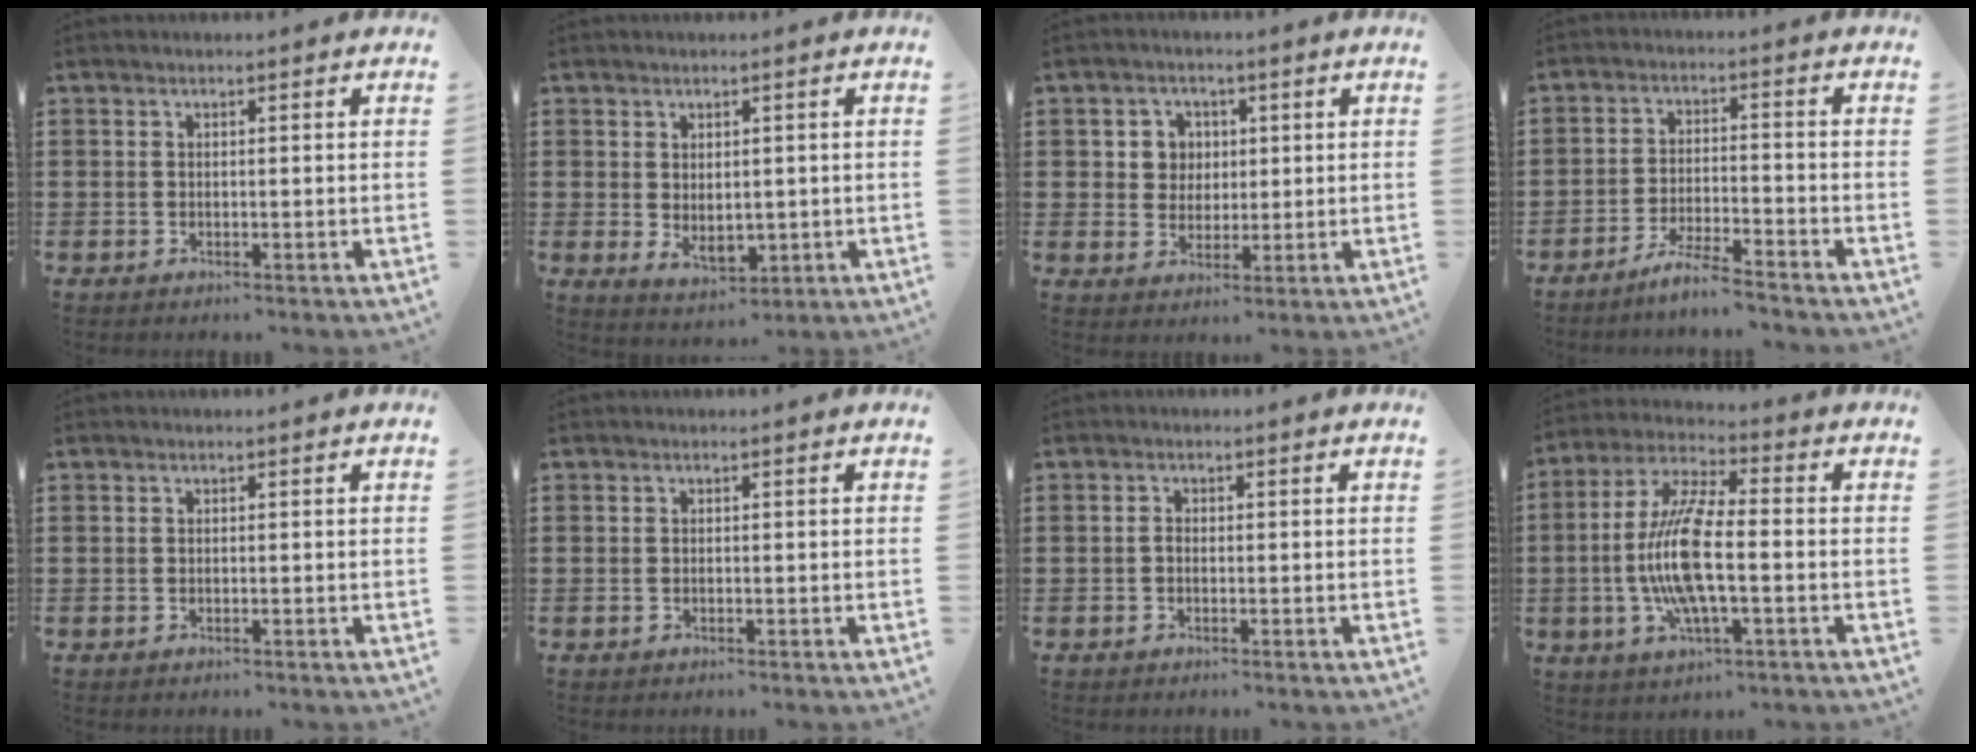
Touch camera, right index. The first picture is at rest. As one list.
[{"total": 3.3, "force": [0.4, 2.1, 2.5], "torque": [-0.043, -0.001, 0.008]}, {"total": 4.3, "force": [1.1, 4.0, 1.1], "torque": [-0.040, 0.014, 0.017]}, {"total": 4.9, "force": [-4.6, -0.3, 1.9], "torque": [-0.046, -0.008, -0.090]}, {"total": 0.0}, {"total": 0.0}, {"total": 0.8, "force": [-0.3, 0.5, 0.5], "torque": [-0.020, -0.004, -0.009]}, {"total": 11.9, "force": [-1.9, 3.6, 11.2], "torque": [-0.242, -0.012, -0.039]}]